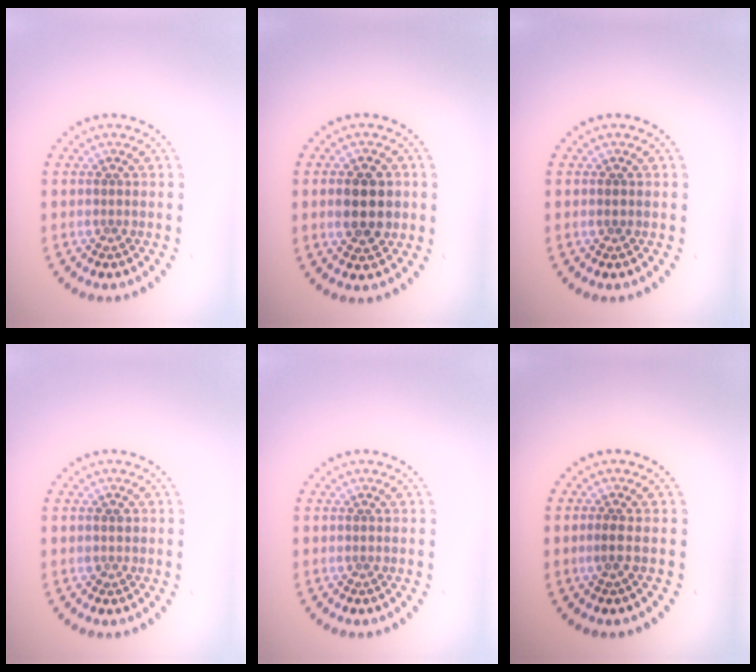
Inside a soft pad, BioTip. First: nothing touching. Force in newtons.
{"total": 4.1, "press": 4.1, "slide": 0.3}
{"total": 0.7, "press": 0.7, "slide": 0.2}
{"total": 0.7, "press": 0.6, "slide": 0.2}
{"total": 0.0}
{"total": 0.9, "press": 0.7, "slide": 0.6}